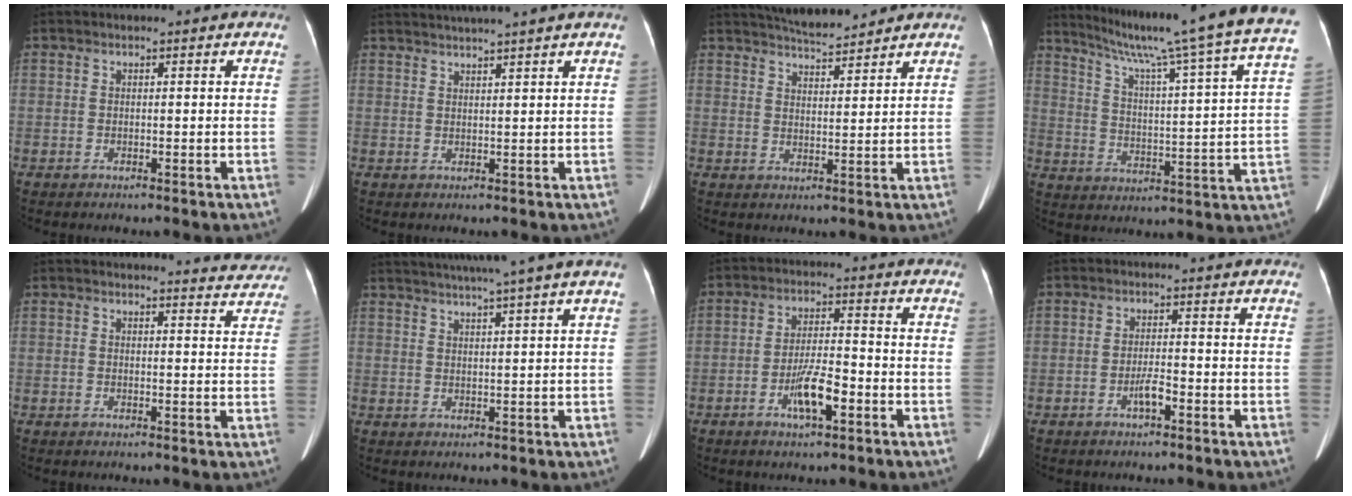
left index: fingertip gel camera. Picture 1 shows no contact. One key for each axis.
{"total": 6.4, "fx": 5.6, "fy": -1.5, "fz": 2.9, "tx": -0.040, "ty": 0.021, "tz": 0.077}
{"total": 7.3, "fx": 6.9, "fy": 0.6, "fz": 2.3, "tx": -0.045, "ty": 0.013, "tz": 0.113}
{"total": 27.0, "fx": 22.0, "fy": -1.1, "fz": 15.8, "tx": -0.247, "ty": -0.047, "tz": 0.292}
{"total": 5.5, "fx": 5.4, "fy": 0.7, "fz": 0.0, "tx": 0.008, "ty": -0.023, "tz": 0.038}
{"total": 11.0, "fx": 9.1, "fy": -2.2, "fz": 5.8, "tx": -0.091, "ty": 0.002, "tz": 0.116}
{"total": 6.5, "fx": -2.9, "fy": 1.3, "fz": 5.7, "tx": -0.114, "ty": 0.000, "tz": -0.051}
{"total": 2.5, "fx": -1.5, "fy": 0.4, "fz": 2.0, "tx": -0.041, "ty": -0.001, "tz": -0.025}